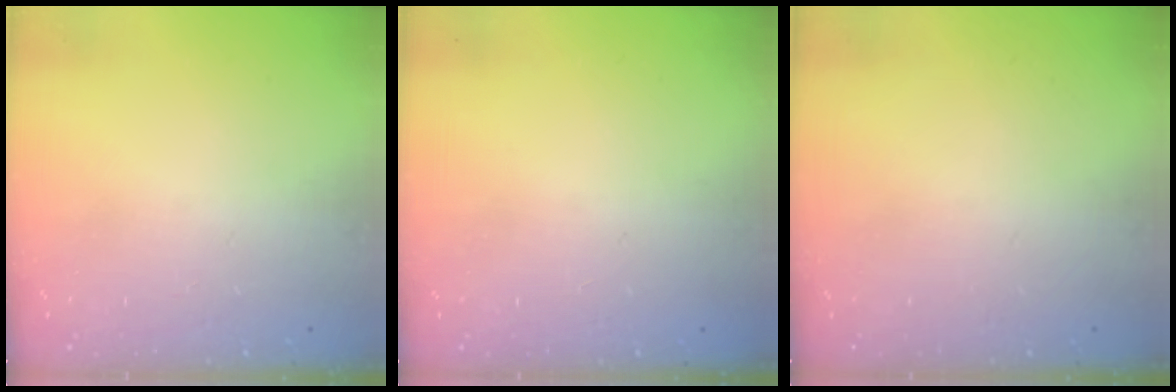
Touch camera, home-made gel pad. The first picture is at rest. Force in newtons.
{"total": 0.0}
{"total": 0.0}